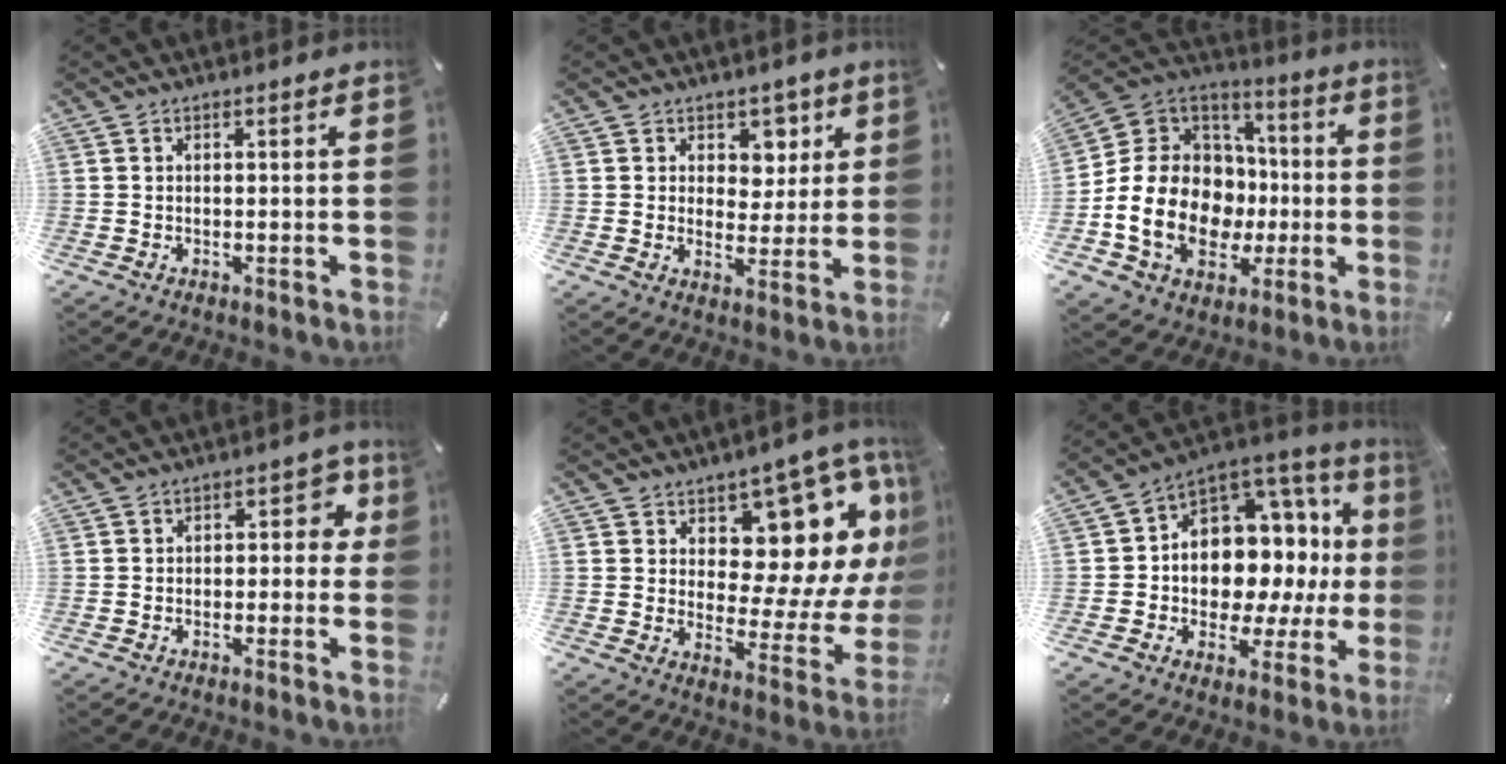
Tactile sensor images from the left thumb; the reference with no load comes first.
{"total": 6.5, "force": [2.8, 5.6, 1.9], "torque": [-0.012, -0.015, 0.046]}
{"total": 20.5, "force": [-4.5, 16.1, 11.8], "torque": [-0.252, 0.006, -0.063]}
{"total": 5.3, "force": [0.2, 3.7, 3.7], "torque": [-0.043, 0.006, -0.005]}
{"total": 14.7, "force": [8.0, 8.3, 9.2], "torque": [-0.103, -0.089, 0.130]}
{"total": 11.8, "force": [1.8, 9.5, 6.8], "torque": [-0.084, -0.059, 0.030]}